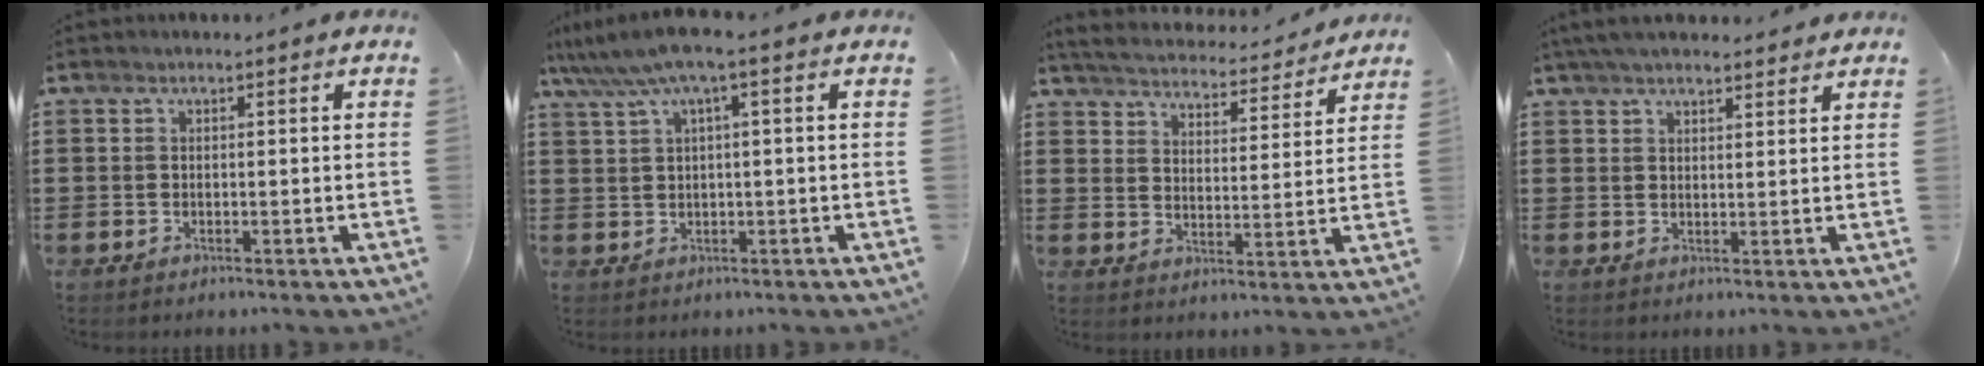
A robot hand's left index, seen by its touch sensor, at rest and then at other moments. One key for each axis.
{"total": 4.3, "fx": 1.4, "fy": 0.2, "fz": 4.0, "tx": -0.087, "ty": -0.008, "tz": 0.020}
{"total": 4.7, "fx": 4.7, "fy": 0.0, "fz": 0.6, "tx": -0.039, "ty": -0.036, "tz": 0.077}
{"total": 4.0, "fx": 3.6, "fy": 0.6, "fz": 1.5, "tx": -0.039, "ty": -0.001, "tz": 0.068}